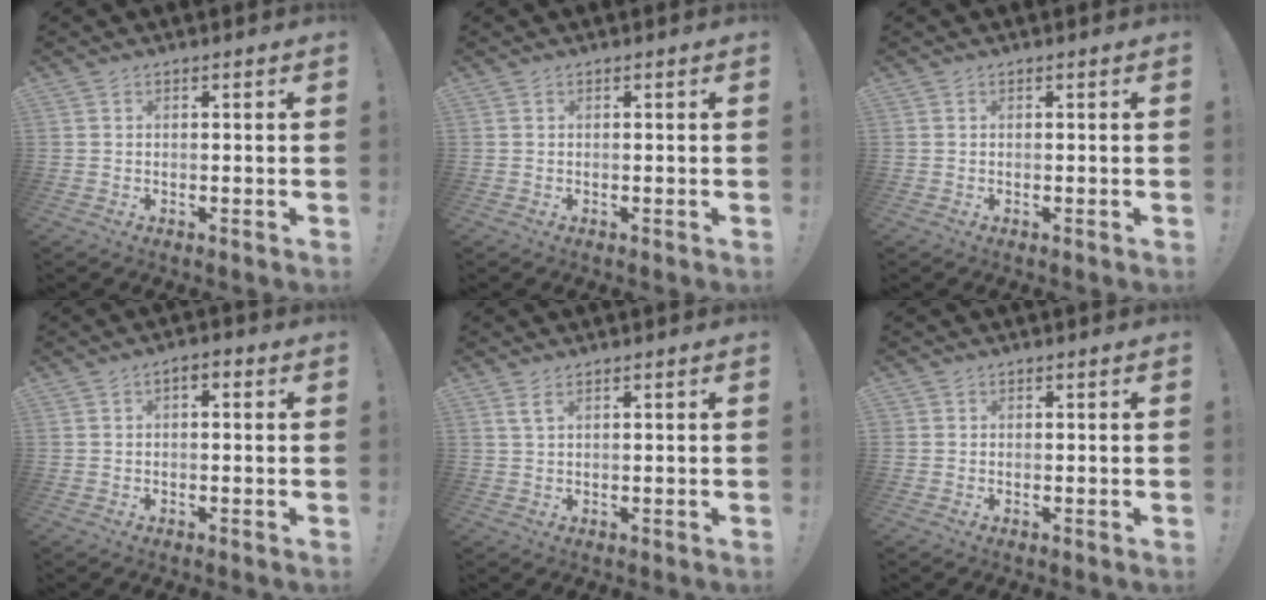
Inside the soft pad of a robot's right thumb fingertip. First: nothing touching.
{"total": 0.0}
{"total": 0.0}
{"total": 2.0, "force": [-0.7, 1.1, 1.5], "torque": [-0.022, 0.008, -0.016]}
{"total": 2.5, "force": [1.4, 0.7, 2.0], "torque": [-0.031, -0.002, 0.024]}
{"total": 0.6, "force": [0.1, 0.6, -0.2], "torque": [0.007, 0.000, 0.001]}